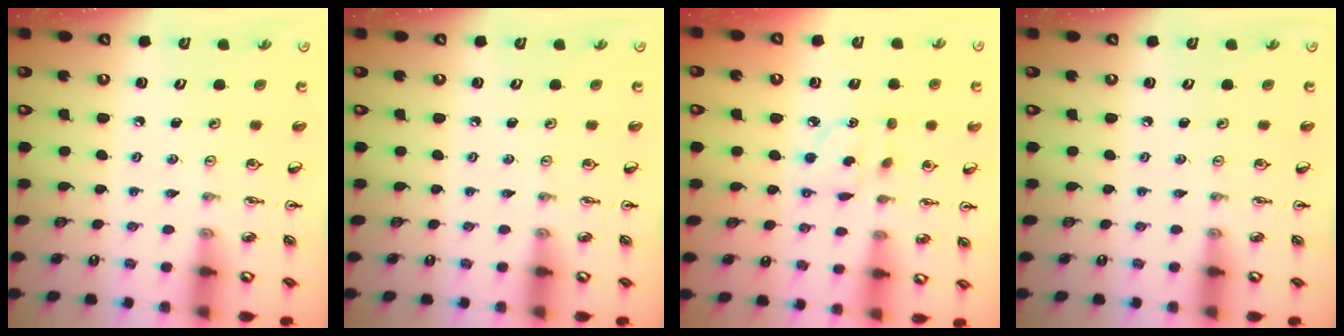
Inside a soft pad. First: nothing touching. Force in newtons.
{"total": 0.0}
{"total": 5.2, "press": 5.1, "slide": 0.4}
{"total": 0.0}